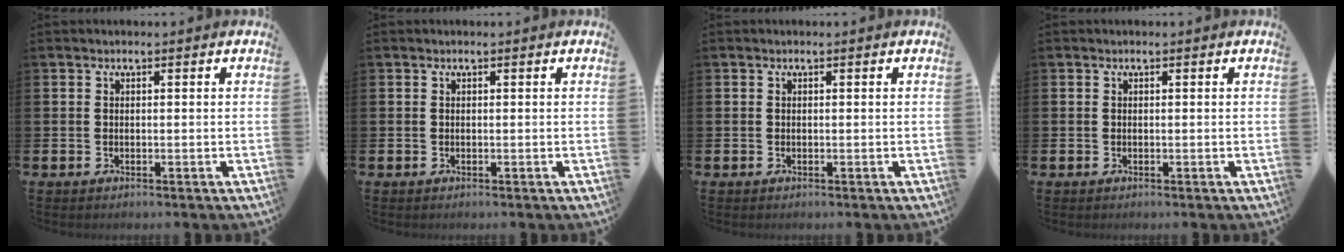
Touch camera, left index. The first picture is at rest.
{"total": 0.0}
{"total": 0.0}
{"total": 0.0}